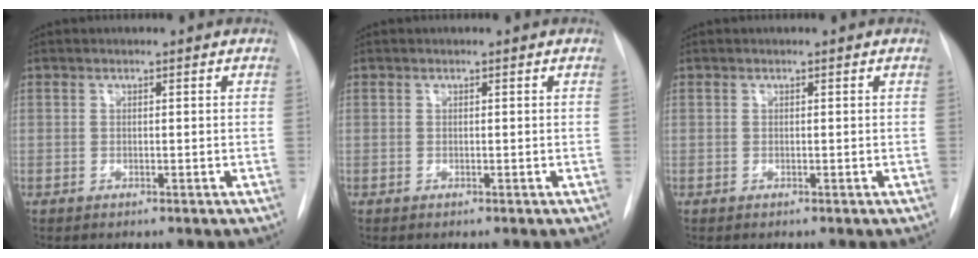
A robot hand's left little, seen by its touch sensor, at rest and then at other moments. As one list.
[{"total": 0.0}, {"total": 0.0}]